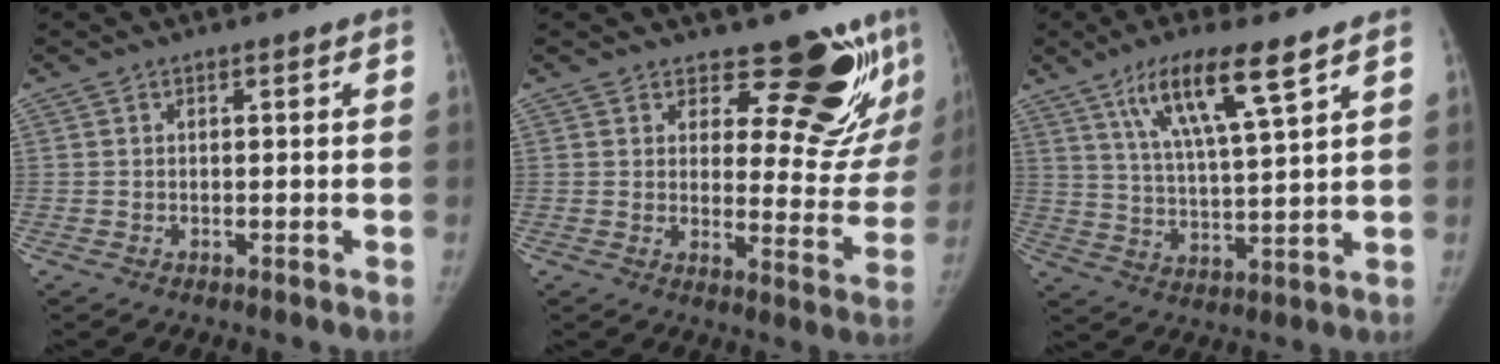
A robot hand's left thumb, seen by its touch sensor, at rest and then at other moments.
{"total": 15.8, "force": [10.7, 7.0, 9.2], "torque": [-0.068, -0.096, 0.131]}
{"total": 12.8, "force": [7.4, 2.1, 10.3], "torque": [-0.183, -0.027, 0.138]}